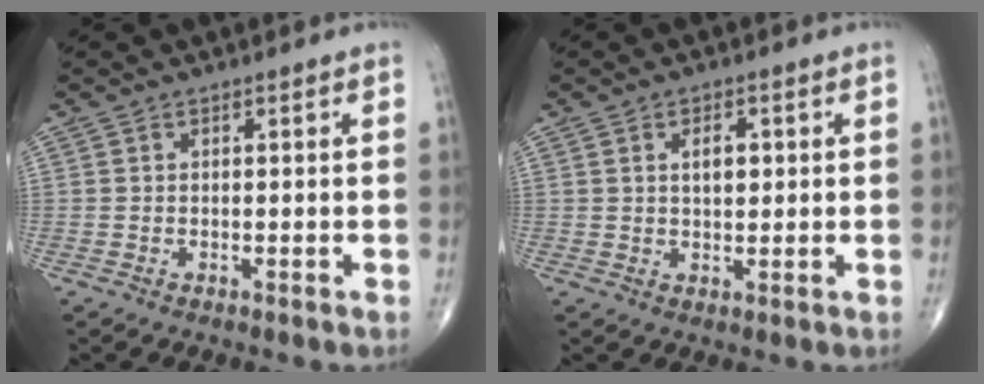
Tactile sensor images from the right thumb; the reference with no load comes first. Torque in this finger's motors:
{"motor_torque": [0.04, 0.93, 0.28, -0.26, -0.02]}